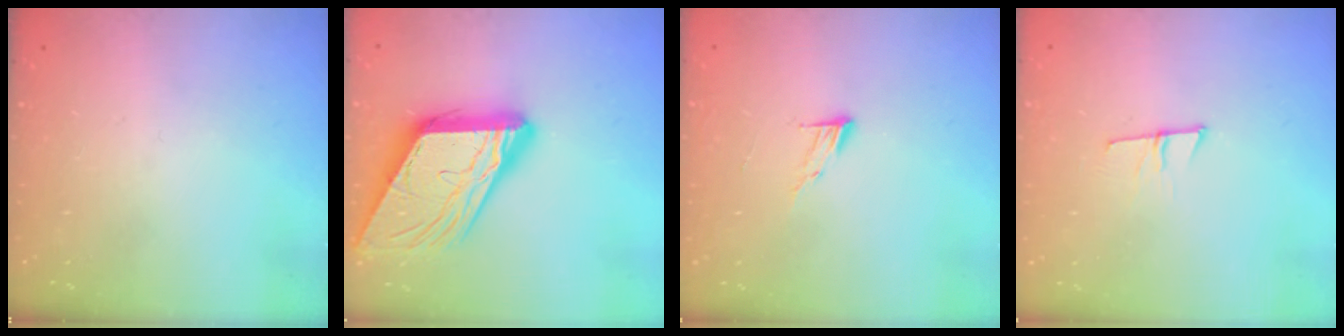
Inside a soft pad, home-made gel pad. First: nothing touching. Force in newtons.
{"total": 17.5, "press": 17.4, "slide": 1.8}
{"total": 5.0, "press": 4.9, "slide": 0.5}
{"total": 6.0, "press": 5.9, "slide": 1.0}